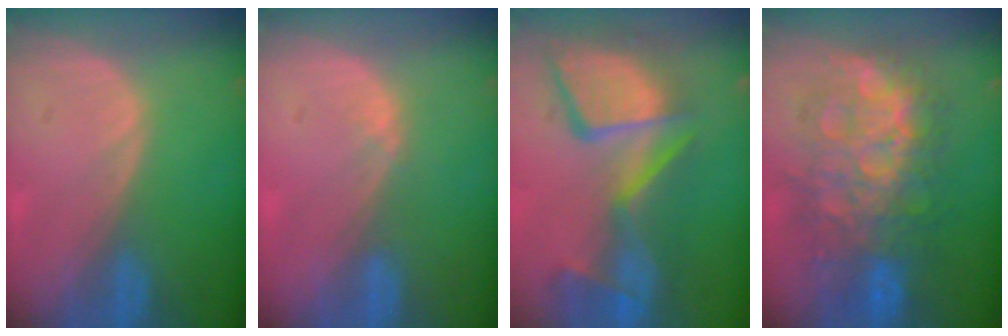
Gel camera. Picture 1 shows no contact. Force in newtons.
{"total": 1.0, "press": 0.8, "slide": 0.6}
{"total": 13.6, "press": 11.1, "slide": 7.8}
{"total": 12.4, "press": 12.4, "slide": 1.2}